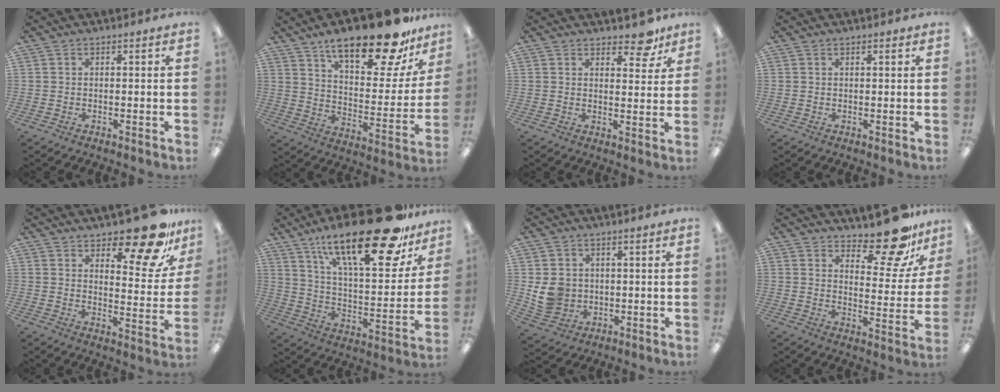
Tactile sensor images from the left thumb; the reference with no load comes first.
{"total": 23.4, "force": [17.5, 7.5, 13.6], "torque": [-0.198, -0.115, 0.287]}
{"total": 6.8, "force": [5.3, 2.9, 3.1], "torque": [-0.018, -0.035, 0.086]}
{"total": 0.6, "force": [0.5, 0.1, 0.4], "torque": [-0.008, 0.002, 0.009]}
{"total": 16.2, "force": [12.7, 5.3, 8.4], "torque": [-0.108, -0.097, 0.212]}
{"total": 29.0, "force": [19.6, 9.2, 19.3], "torque": [-0.290, -0.122, 0.319]}
{"total": 6.9, "force": [0.8, 6.4, 2.5], "torque": [-0.048, 0.004, 0.019]}
{"total": 15.5, "force": [12.5, 5.2, 7.5], "torque": [-0.094, -0.096, 0.211]}